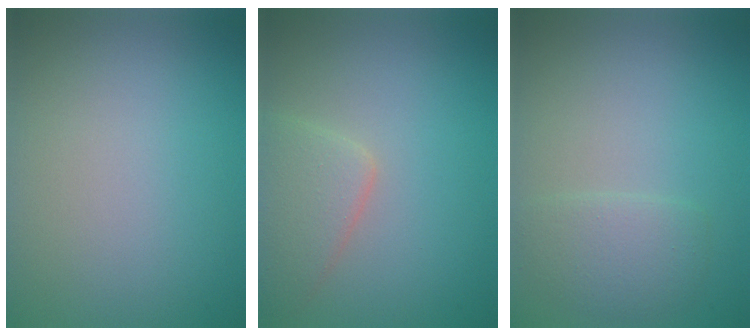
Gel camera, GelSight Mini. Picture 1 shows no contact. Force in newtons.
{"total": 2.5, "press": 2.5, "slide": 0.2}
{"total": 2.3, "press": 2.2, "slide": 0.1}